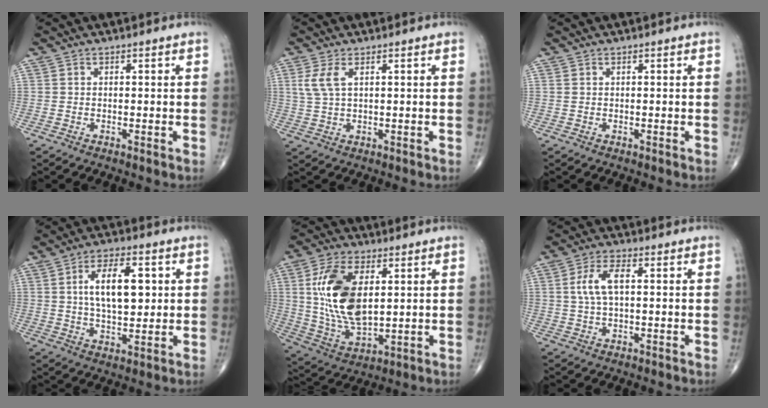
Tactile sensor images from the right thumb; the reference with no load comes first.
{"total": 4.1, "force": [1.4, 1.7, 3.4], "torque": [-0.087, 0.005, 0.034]}
{"total": 0.0}
{"total": 11.3, "force": [2.2, 5.3, 9.7], "torque": [-0.145, -0.003, 0.038]}
{"total": 16.8, "force": [3.5, 8.7, 13.9], "torque": [-0.264, -0.015, 0.075]}
{"total": 6.1, "force": [0.9, 2.7, 5.4], "torque": [-0.113, 0.011, 0.014]}